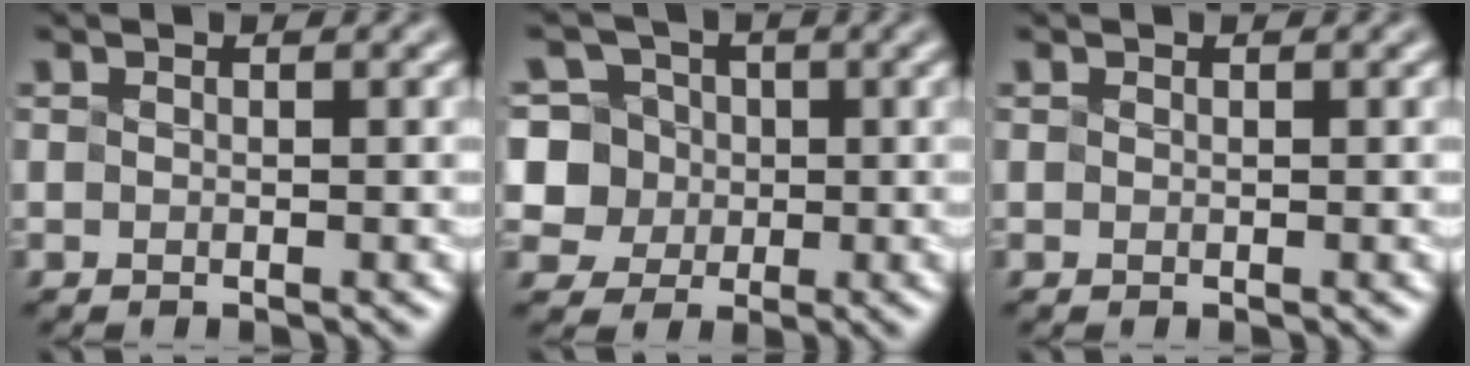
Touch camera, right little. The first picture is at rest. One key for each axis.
{"total": 6.6, "fx": 0.7, "fy": 6.3, "fz": 1.8, "tx": -0.031, "ty": 0.031, "tz": 0.005}
{"total": 0.0}